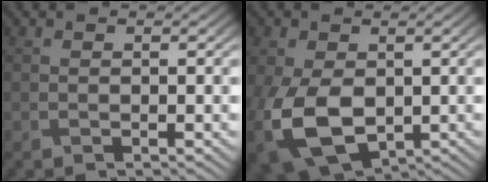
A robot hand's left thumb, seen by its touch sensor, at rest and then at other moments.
{"total": 11.0, "force": [-2.3, 7.2, 8.1], "torque": [-0.202, -0.030, -0.034]}